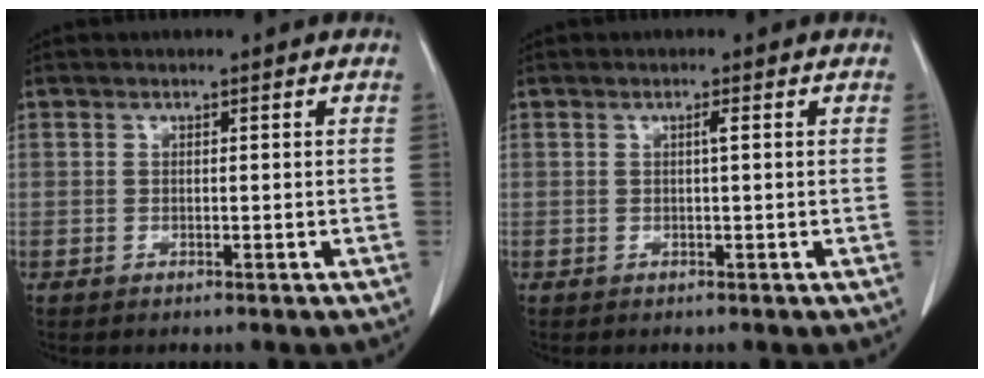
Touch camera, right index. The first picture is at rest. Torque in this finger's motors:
{"motor_torque": [0.13, -0.06, 0.00, 0.01]}